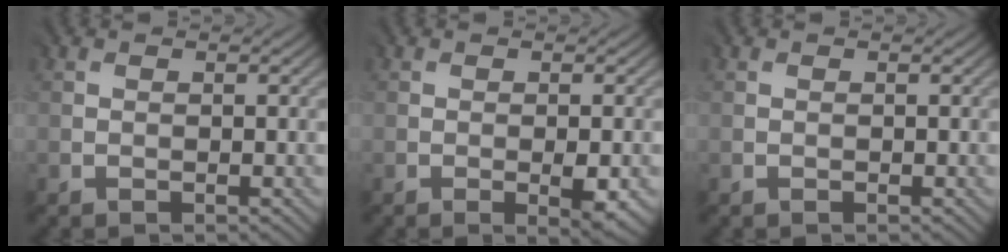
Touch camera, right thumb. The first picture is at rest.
{"total": 3.2, "force": [-1.0, 1.0, 2.8], "torque": [-0.049, -0.009, -0.010]}
{"total": 0.0}